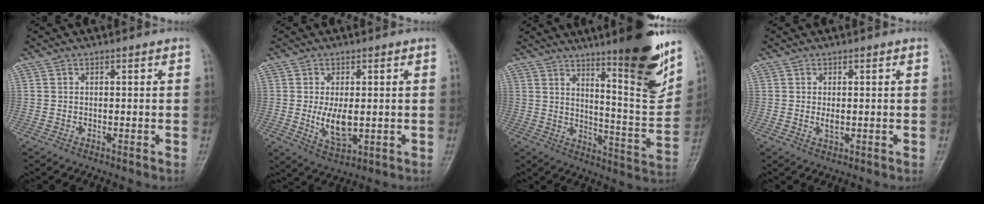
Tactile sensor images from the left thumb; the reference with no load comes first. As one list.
[{"total": 7.1, "force": [-0.3, 3.5, 6.1], "torque": [-0.103, -0.014, 0.004]}, {"total": 18.9, "force": [11.6, 3.1, 14.7], "torque": [-0.169, -0.076, 0.177]}, {"total": 2.1, "force": [-0.1, 1.1, 1.8], "torque": [-0.029, -0.004, 0.000]}]